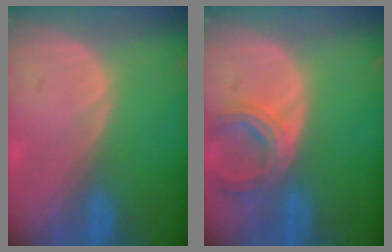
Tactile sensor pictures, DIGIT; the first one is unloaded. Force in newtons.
{"total": 6.0, "press": 5.5, "slide": 2.3}